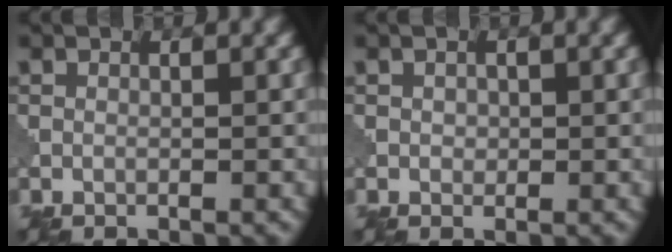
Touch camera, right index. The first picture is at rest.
{"total": 0.6, "force": [0.1, 0.6, 0.3], "torque": [-0.005, -0.001, 0.000]}